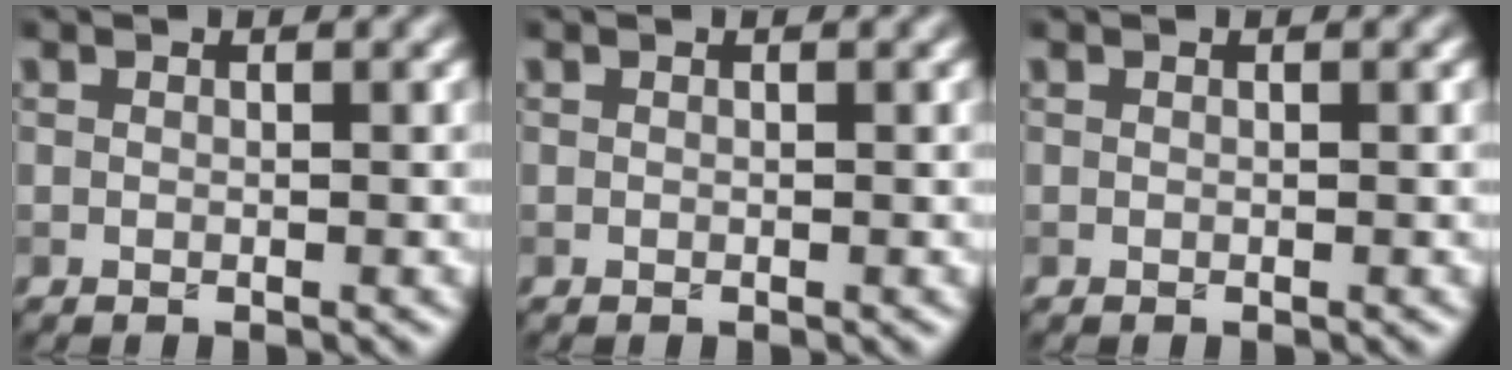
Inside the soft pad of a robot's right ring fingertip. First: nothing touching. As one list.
[{"total": 0.0}, {"total": 0.0}]